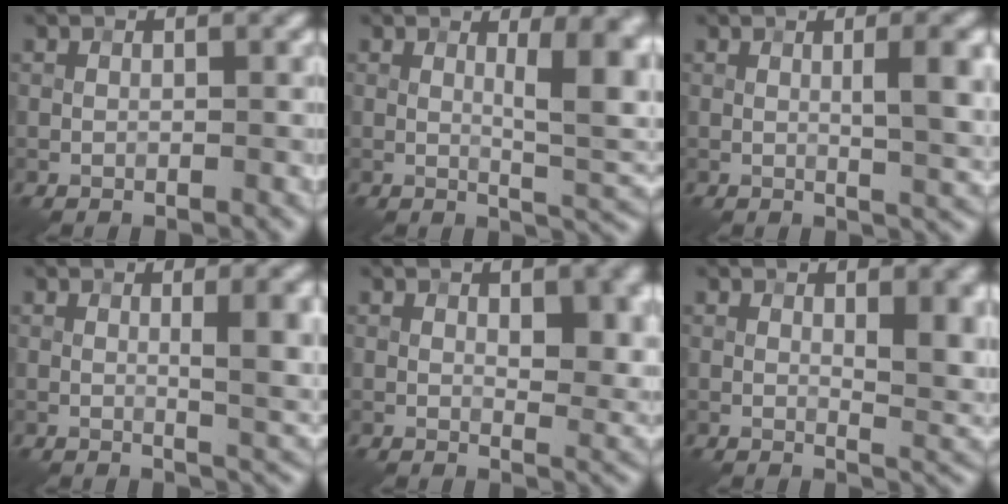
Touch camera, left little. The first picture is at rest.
{"total": 6.8, "force": [1.3, 1.6, 6.4], "torque": [-0.085, -0.005, 0.021]}
{"total": 5.2, "force": [0.6, 1.0, 5.1], "torque": [-0.070, 0.006, 0.009]}
{"total": 5.2, "force": [0.5, 1.1, 5.1], "torque": [-0.065, 0.003, 0.008]}
{"total": 5.3, "force": [1.3, 2.3, 4.6], "torque": [-0.057, -0.002, 0.023]}
{"total": 5.5, "force": [1.1, 1.8, 5.1], "torque": [-0.064, -0.003, 0.022]}